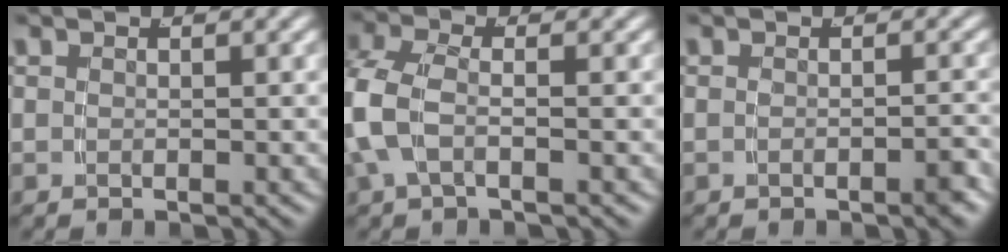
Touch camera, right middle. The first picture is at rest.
{"total": 4.2, "force": [-0.5, 2.7, 3.1], "torque": [-0.091, -0.014, -0.005]}
{"total": 1.3, "force": [-1.0, 0.0, 0.8], "torque": [-0.012, 0.007, -0.023]}